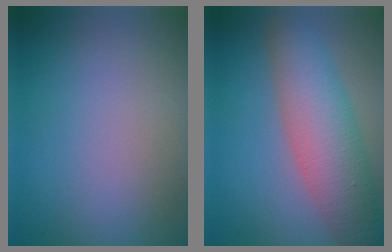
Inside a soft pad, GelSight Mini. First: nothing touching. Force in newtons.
{"total": 7.4, "press": 7.4, "slide": 0.3}